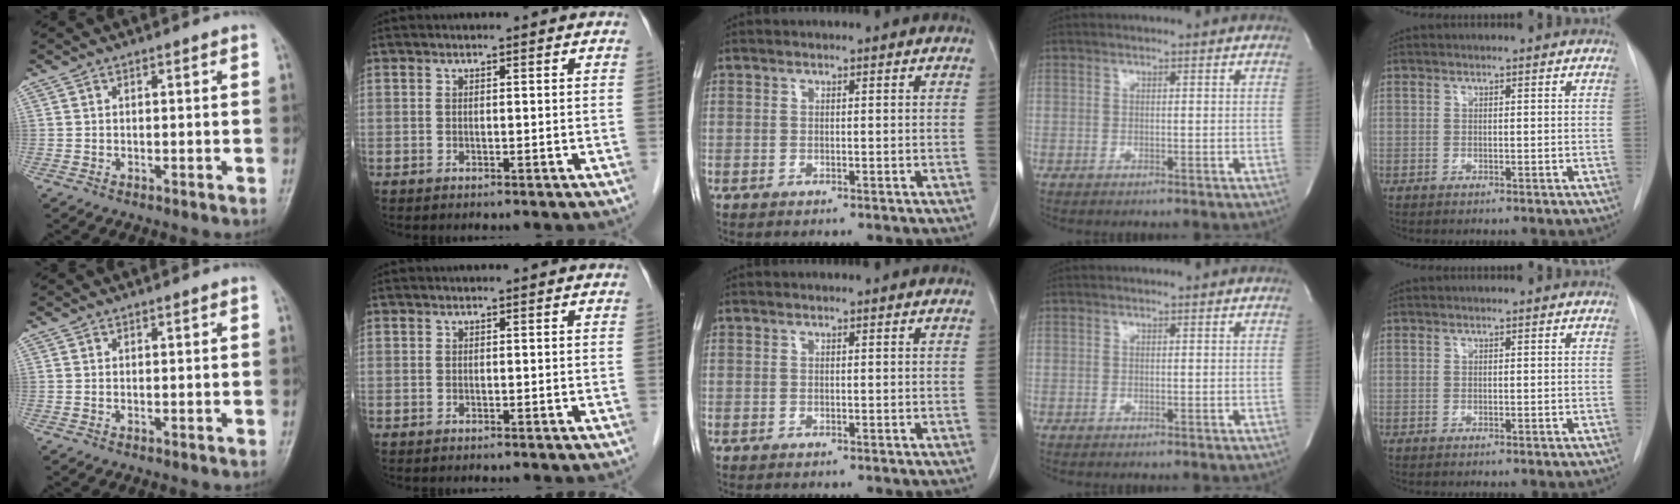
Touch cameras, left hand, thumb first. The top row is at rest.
{}